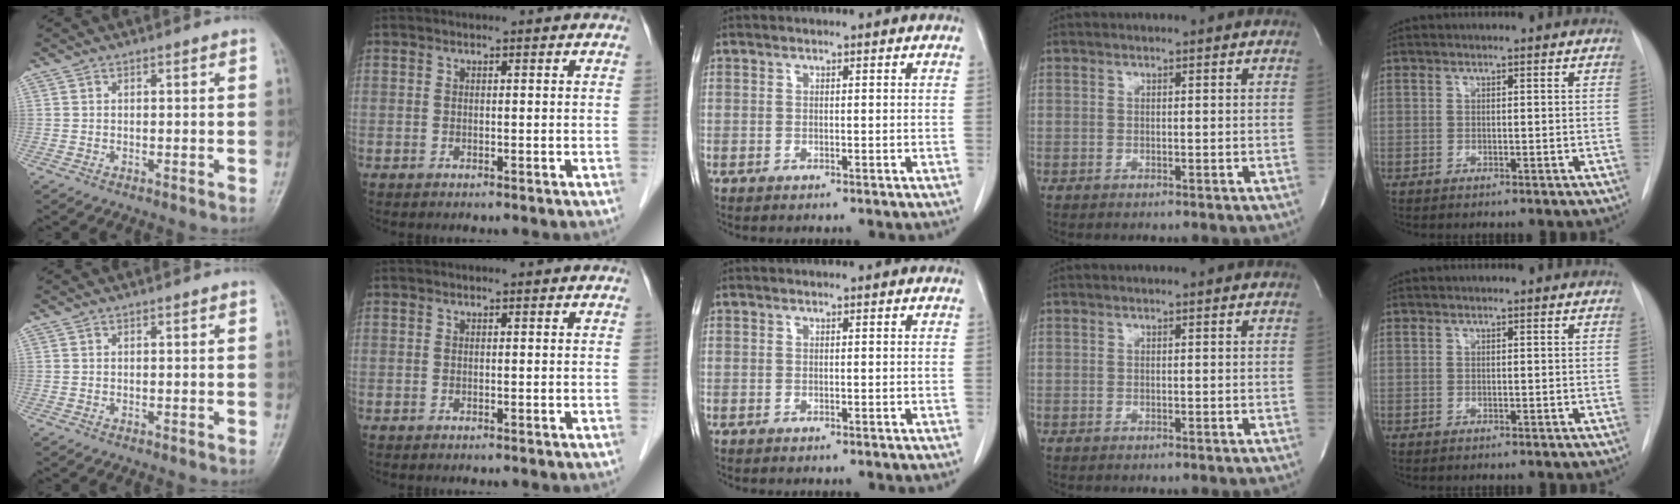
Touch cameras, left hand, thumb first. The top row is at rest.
{}